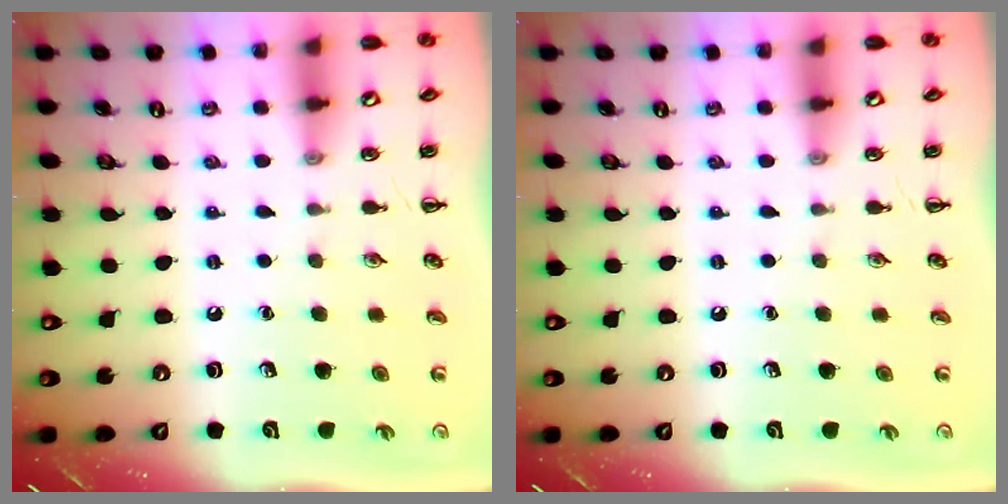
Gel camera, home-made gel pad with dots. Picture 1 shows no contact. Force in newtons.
{"total": 0.0}